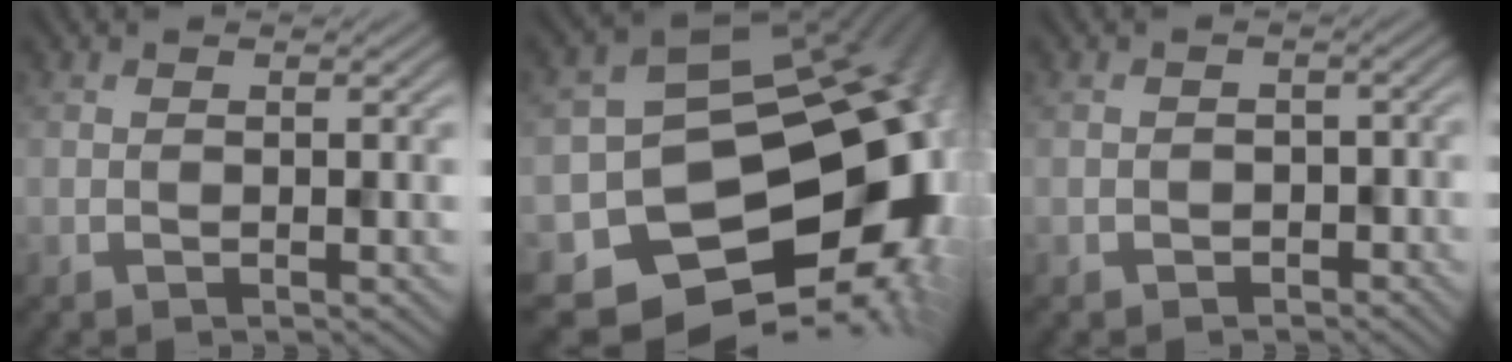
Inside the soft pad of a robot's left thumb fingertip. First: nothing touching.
{"total": 18.6, "force": [-5.3, 14.8, 10.0], "torque": [-0.169, -0.024, -0.074]}
{"total": 1.5, "force": [-0.7, 1.3, 0.4], "torque": [-0.002, -0.002, -0.013]}